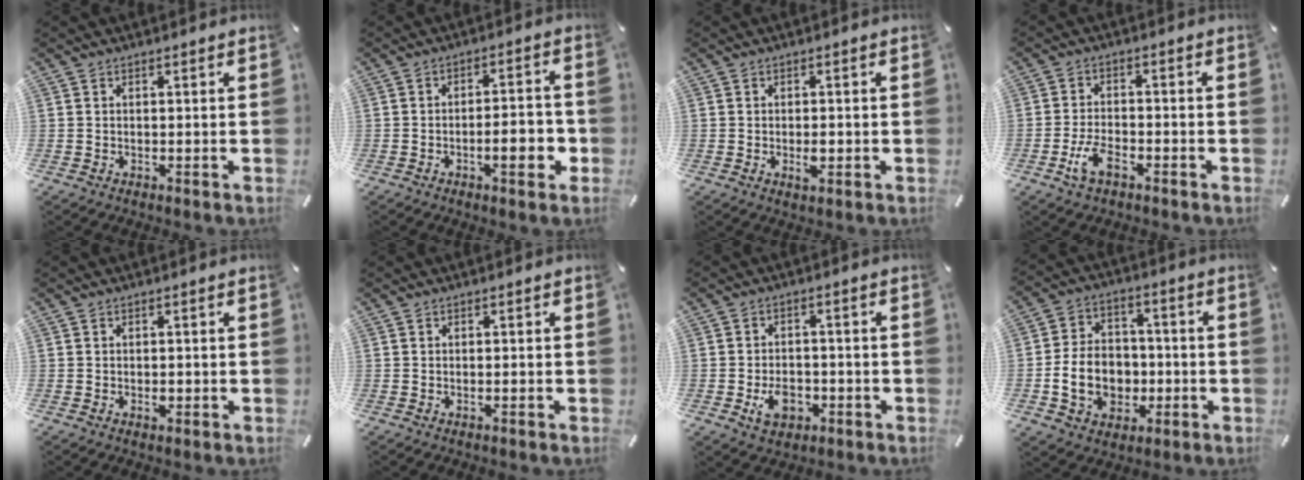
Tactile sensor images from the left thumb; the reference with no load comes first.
{"total": 9.0, "force": [-2.8, 3.1, 8.0], "torque": [-0.107, 0.007, -0.045]}
{"total": 3.1, "force": [-0.6, 1.6, 2.6], "torque": [-0.045, 0.002, -0.009]}
{"total": 6.5, "force": [-3.3, 3.3, 4.6], "torque": [-0.103, 0.010, -0.064]}
{"total": 1.7, "force": [-0.4, 1.1, 1.2], "torque": [-0.021, 0.000, -0.006]}
{"total": 0.5, "force": [-0.2, 0.1, 0.4], "torque": [-0.008, -0.004, -0.003]}
{"total": 7.1, "force": [-2.3, 5.2, 4.2], "torque": [-0.071, 0.004, -0.040]}
{"total": 12.6, "force": [-2.8, 10.1, 7.0], "torque": [-0.146, 0.018, -0.046]}